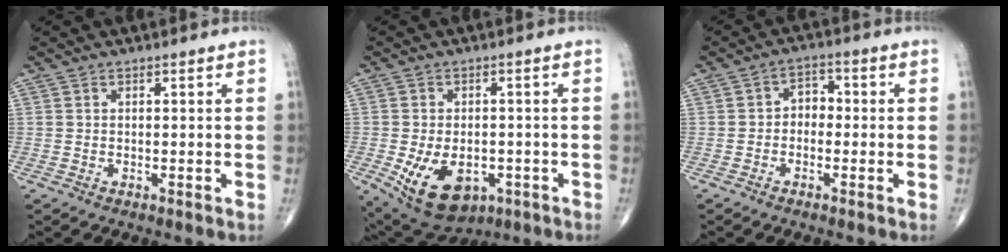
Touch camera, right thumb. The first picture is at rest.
{"total": 12.6, "force": [-4.2, 7.9, 8.8], "torque": [-0.137, 0.004, -0.048]}
{"total": 3.8, "force": [-0.7, 2.9, 2.4], "torque": [-0.015, 0.019, -0.025]}